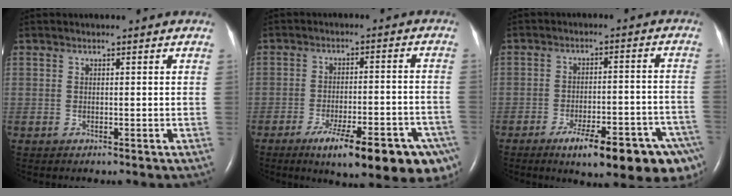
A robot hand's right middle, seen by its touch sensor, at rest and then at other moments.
{"total": 18.2, "force": [-11.6, 4.0, 13.4], "torque": [-0.116, 0.007, -0.160]}
{"total": 16.7, "force": [-10.8, 3.3, 12.3], "torque": [-0.096, 0.018, -0.147]}